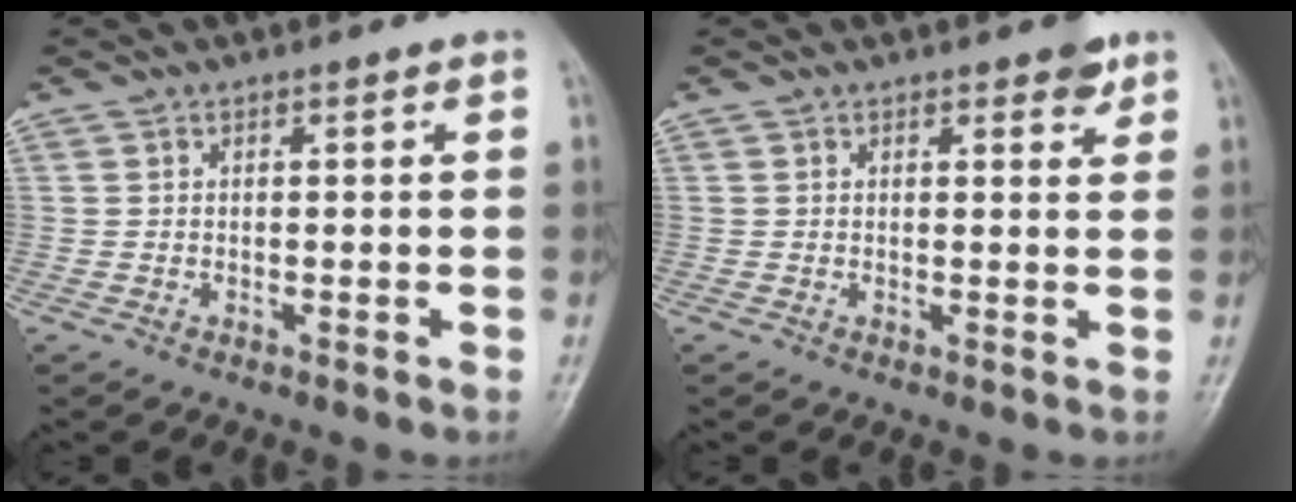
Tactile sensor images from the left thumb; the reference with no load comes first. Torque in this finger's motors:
{"motor_torque": [0.59, 0.14, 0.64, -0.07, 0.03]}